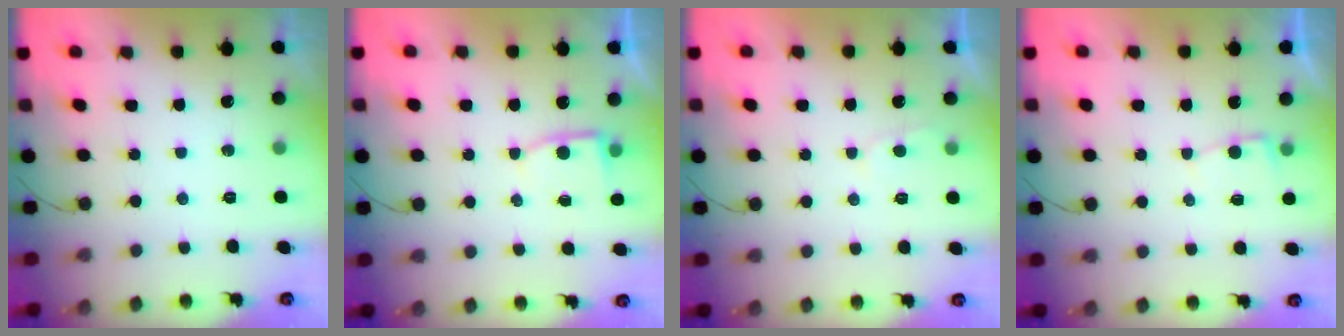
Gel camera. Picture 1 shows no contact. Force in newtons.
{"total": 3.7, "press": 3.6, "slide": 0.4}
{"total": 2.0, "press": 2.0, "slide": 0.3}
{"total": 2.1, "press": 2.1, "slide": 0.3}